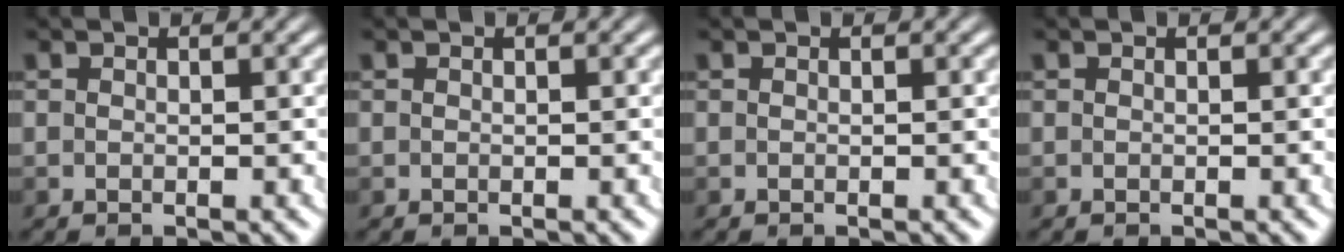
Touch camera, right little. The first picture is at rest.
{"total": 0.0}
{"total": 0.0}
{"total": 0.0}